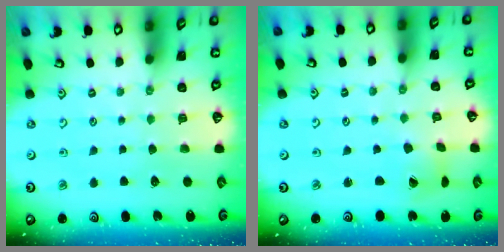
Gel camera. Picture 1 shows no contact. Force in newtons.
{"total": 2.9, "press": 2.9, "slide": 0.4}